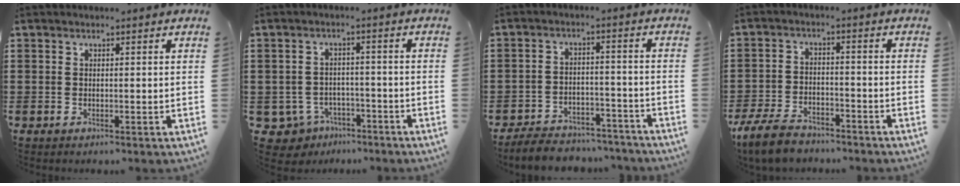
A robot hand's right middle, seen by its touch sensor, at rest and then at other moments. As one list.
[{"total": 3.8, "force": [-3.1, 2.0, 0.8], "torque": [-0.044, -0.003, -0.070]}, {"total": 5.6, "force": [-5.5, 1.0, 0.6], "torque": [-0.013, 0.013, -0.111]}, {"total": 6.4, "force": [-5.5, 2.0, 2.5], "torque": [-0.064, 0.007, -0.111]}]